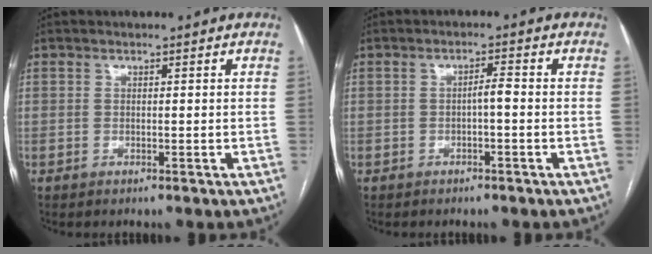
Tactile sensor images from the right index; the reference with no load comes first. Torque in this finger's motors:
{"motor_torque": [0.29, -0.10, 0.14, 0.04]}